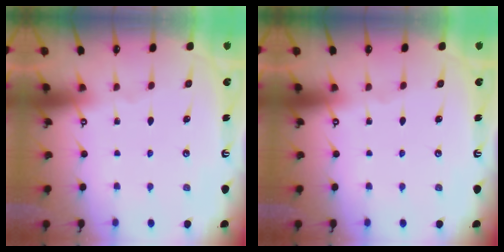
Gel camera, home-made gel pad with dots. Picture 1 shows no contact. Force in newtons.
{"total": 0.0}